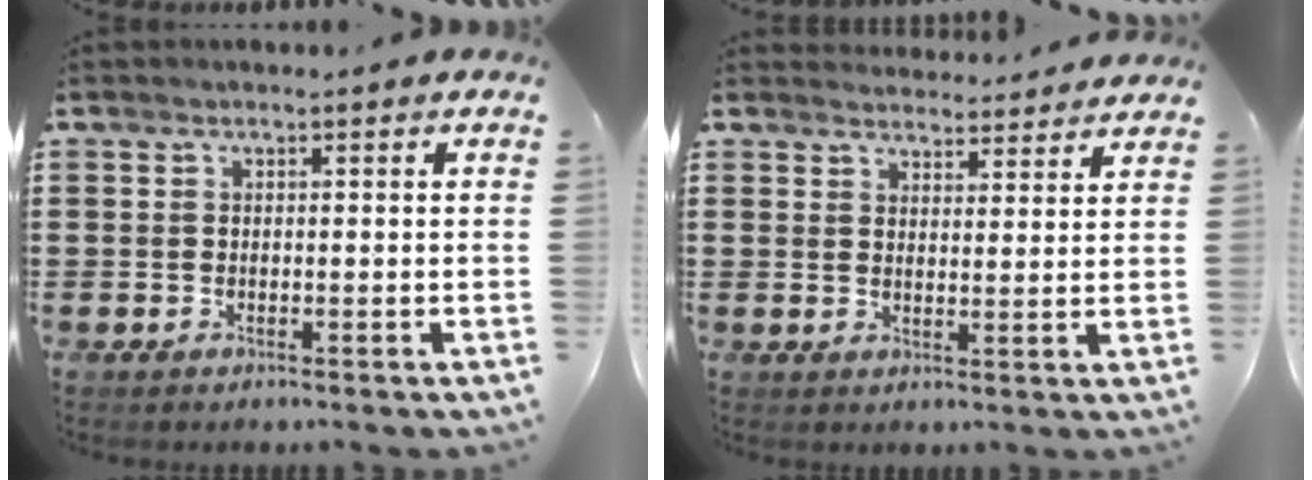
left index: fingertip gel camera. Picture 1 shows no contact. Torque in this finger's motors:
{"motor_torque": [1.46, -0.68, 0.04, -0.01]}